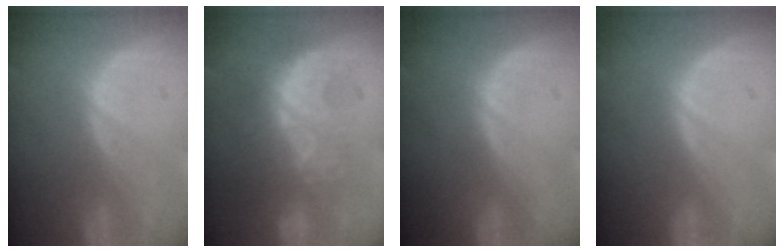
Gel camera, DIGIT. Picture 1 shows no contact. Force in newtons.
{"total": 8.7, "press": 8.0, "slide": 3.4}
{"total": 0.0}
{"total": 0.0}